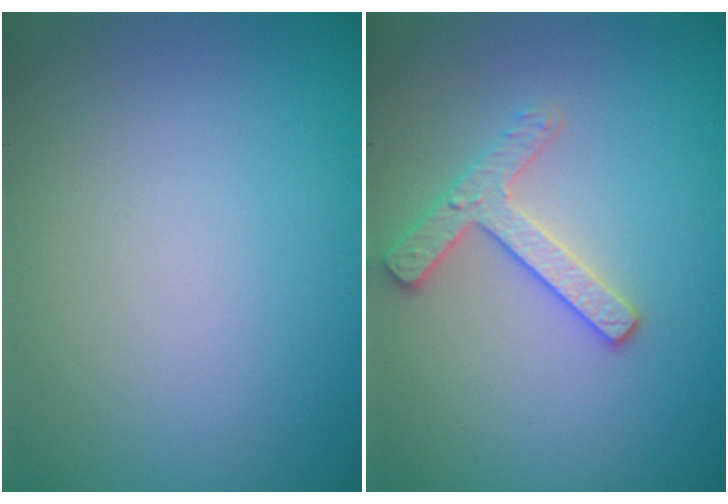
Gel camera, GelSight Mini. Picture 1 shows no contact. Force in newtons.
{"total": 2.6, "press": 2.6, "slide": 0.3}